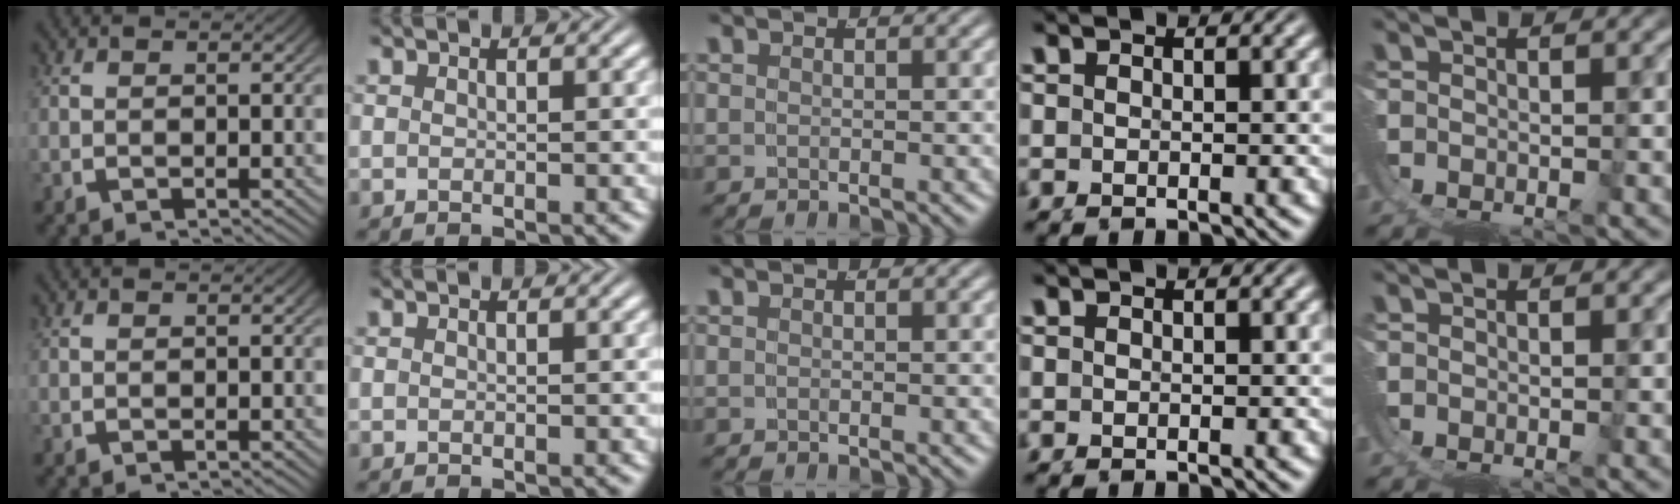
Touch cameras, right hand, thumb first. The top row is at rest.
{}